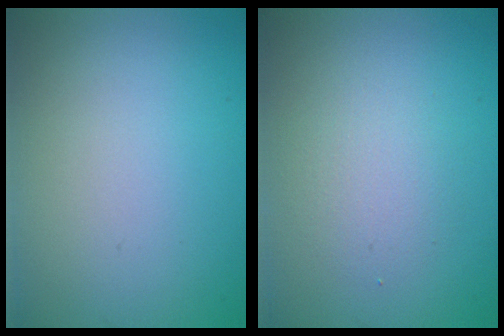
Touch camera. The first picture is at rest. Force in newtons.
{"total": 2.2, "press": 2.2, "slide": 0.1}